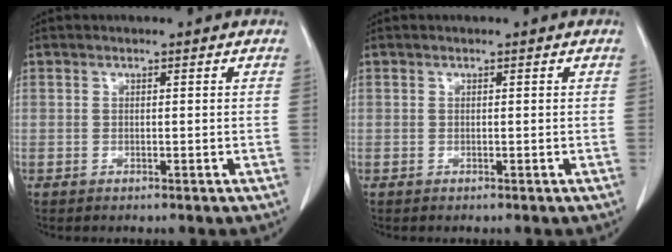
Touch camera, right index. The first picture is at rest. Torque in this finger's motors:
{"motor_torque": [0.00, 0.00, 0.00, 0.00]}